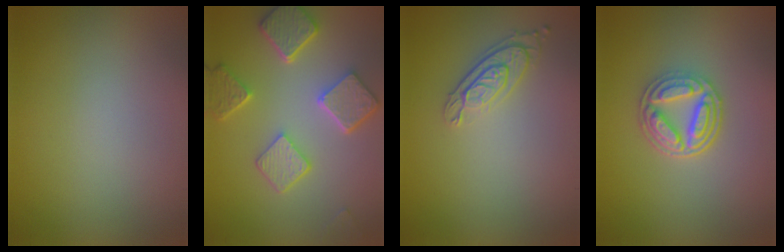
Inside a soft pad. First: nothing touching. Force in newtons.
{"total": 5.5, "press": 4.3, "slide": 3.3}
{"total": 3.0, "press": 2.3, "slide": 1.9}
{"total": 4.5, "press": 3.7, "slide": 2.6}